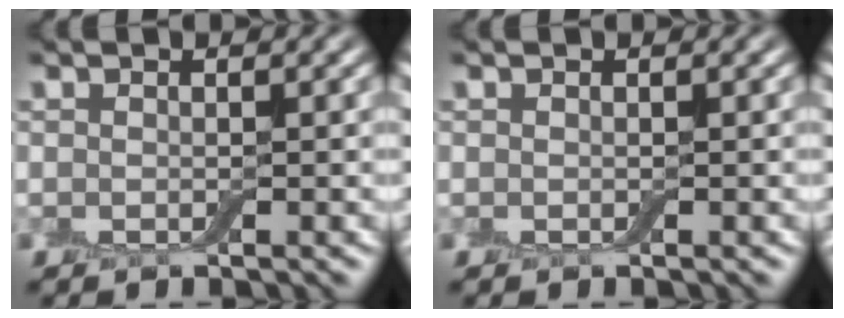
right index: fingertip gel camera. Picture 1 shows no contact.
{"total": 0.0}